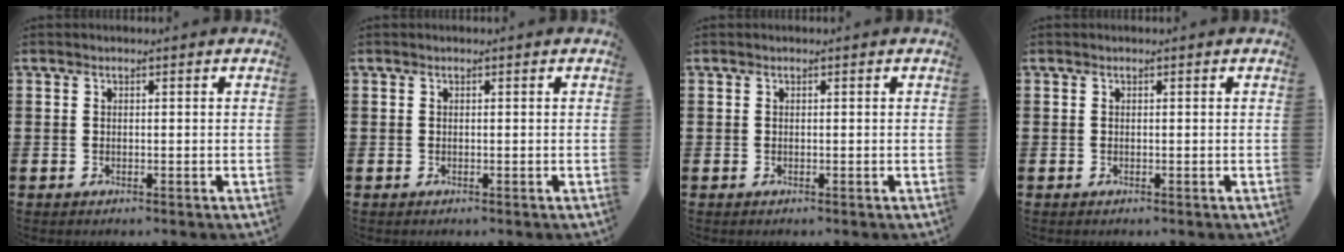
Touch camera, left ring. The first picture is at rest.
{"total": 0.0}
{"total": 0.0}
{"total": 0.0}